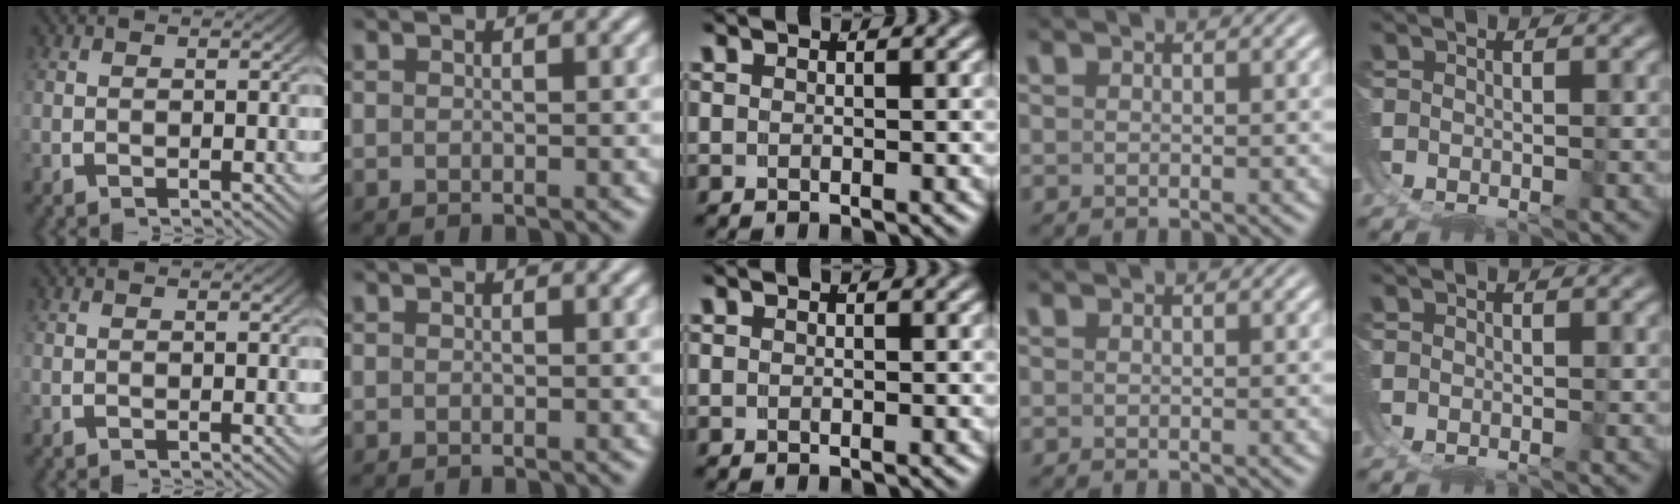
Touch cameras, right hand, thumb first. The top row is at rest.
{}